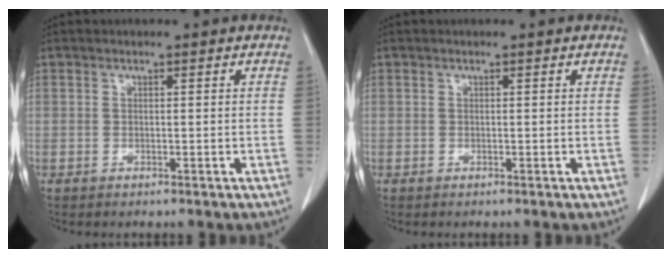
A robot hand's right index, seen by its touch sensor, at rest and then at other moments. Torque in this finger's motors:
{"motor_torque": [0.00, 0.00, 0.00, 0.00]}